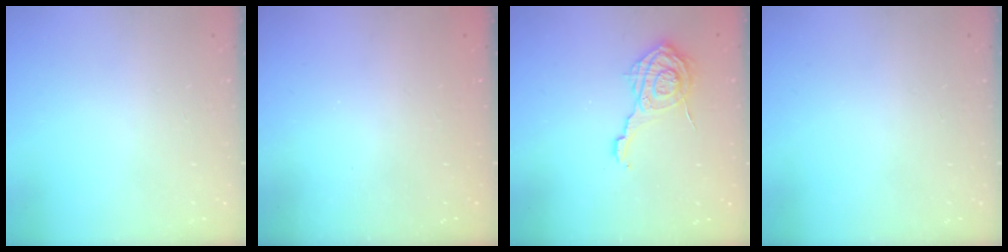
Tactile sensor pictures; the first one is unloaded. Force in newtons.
{"total": 2.3, "press": 2.2, "slide": 0.8}
{"total": 12.2, "press": 12.2, "slide": 0.6}
{"total": 0.0}